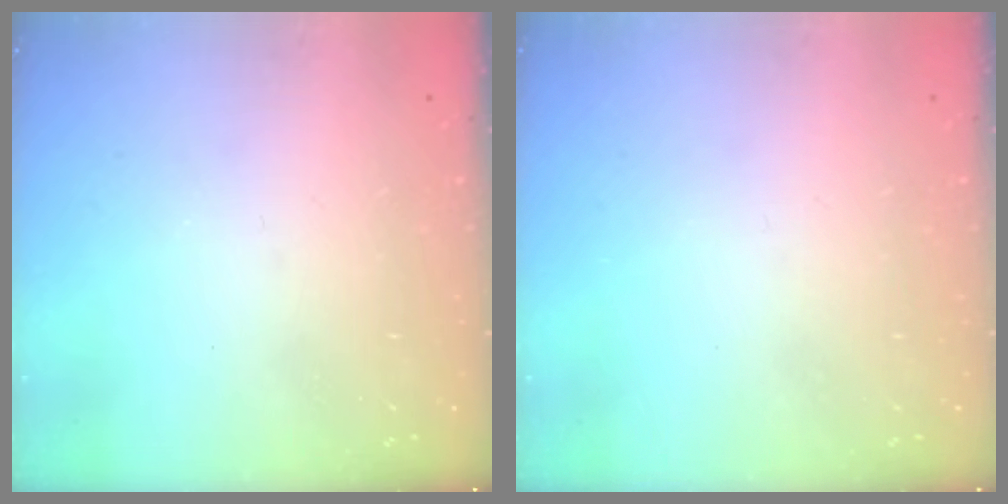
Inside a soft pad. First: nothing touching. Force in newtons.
{"total": 0.0}